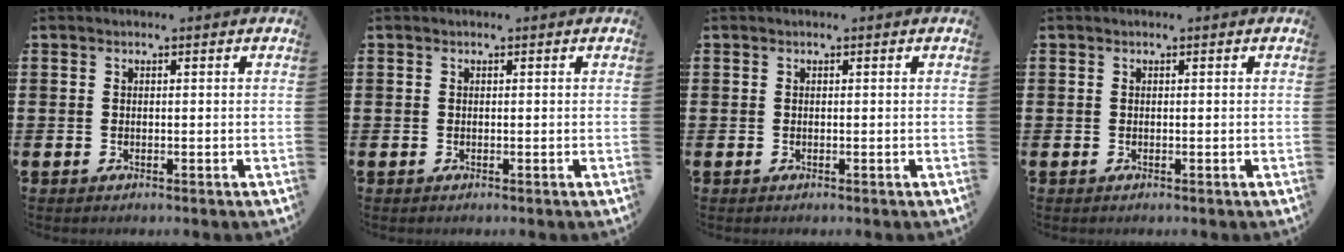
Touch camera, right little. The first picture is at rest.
{"total": 0.0}
{"total": 0.0}
{"total": 0.0}